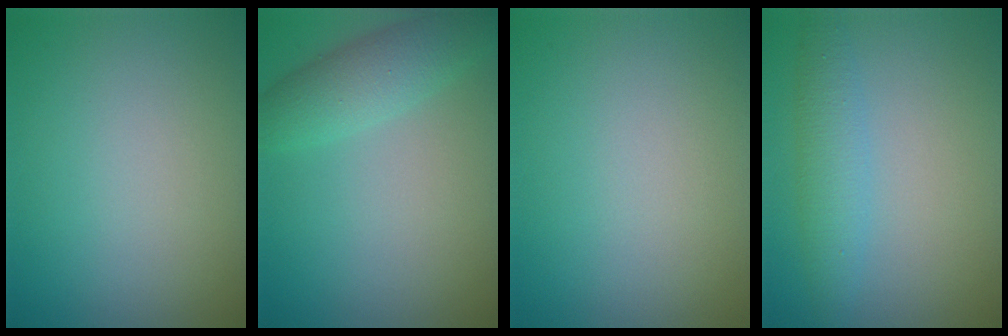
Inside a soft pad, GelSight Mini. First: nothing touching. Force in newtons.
{"total": 3.5, "press": 3.5, "slide": 0.1}
{"total": 0.0}
{"total": 2.8, "press": 2.8, "slide": 0.0}